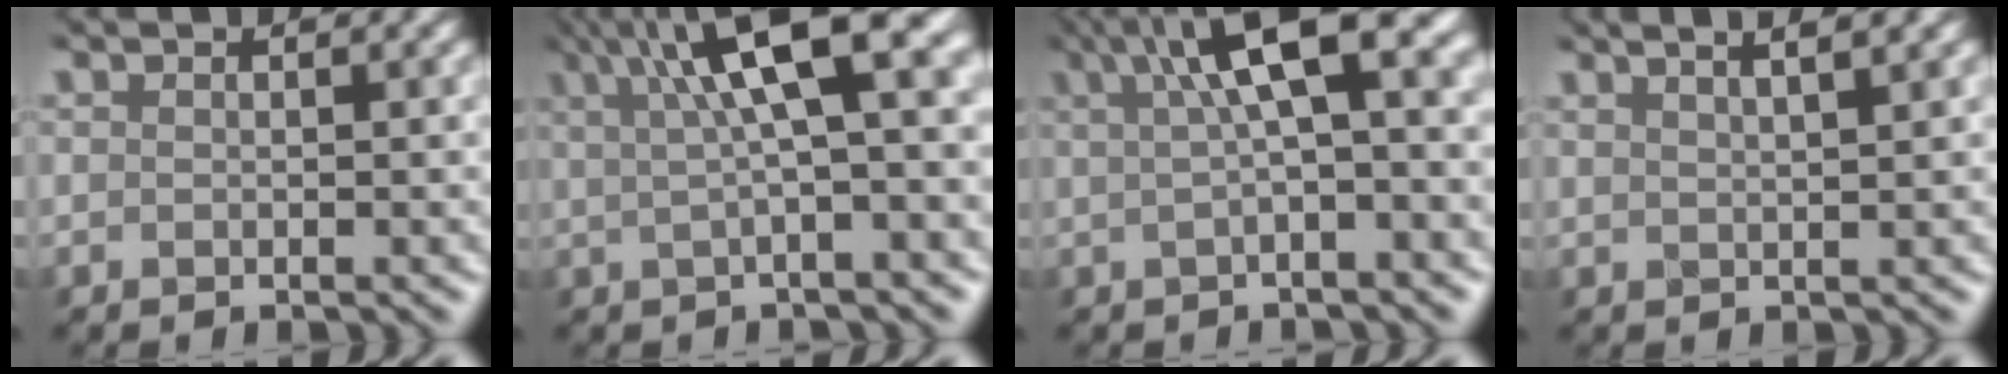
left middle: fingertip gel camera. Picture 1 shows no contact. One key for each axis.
{"total": 9.5, "fx": 3.0, "fy": 2.7, "fz": 8.6, "tx": -0.118, "ty": 0.025, "tz": 0.045}
{"total": 8.2, "fx": 2.4, "fy": 2.4, "fz": 7.4, "tx": -0.107, "ty": 0.024, "tz": 0.034}
{"total": 5.8, "fx": 3.7, "fy": 2.1, "fz": 3.9, "tx": -0.021, "ty": 0.041, "tz": 0.021}